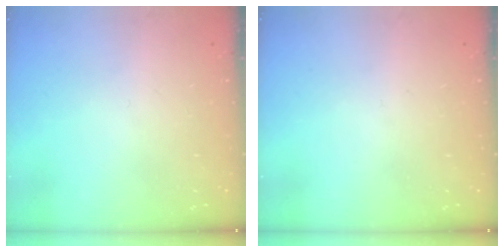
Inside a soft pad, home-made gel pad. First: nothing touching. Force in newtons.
{"total": 0.0}